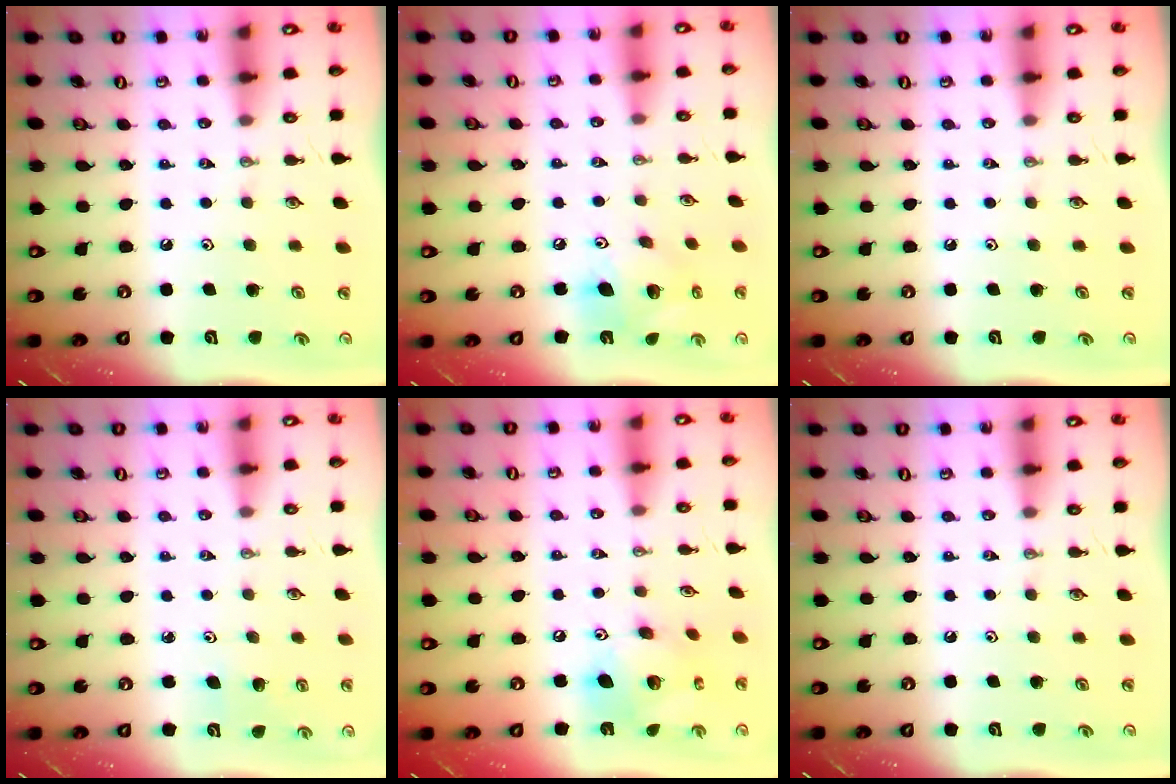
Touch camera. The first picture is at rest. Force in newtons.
{"total": 13.4, "press": 13.1, "slide": 2.7}
{"total": 0.0}
{"total": 3.6, "press": 3.4, "slide": 1.0}
{"total": 14.6, "press": 14.5, "slide": 1.2}
{"total": 0.0}